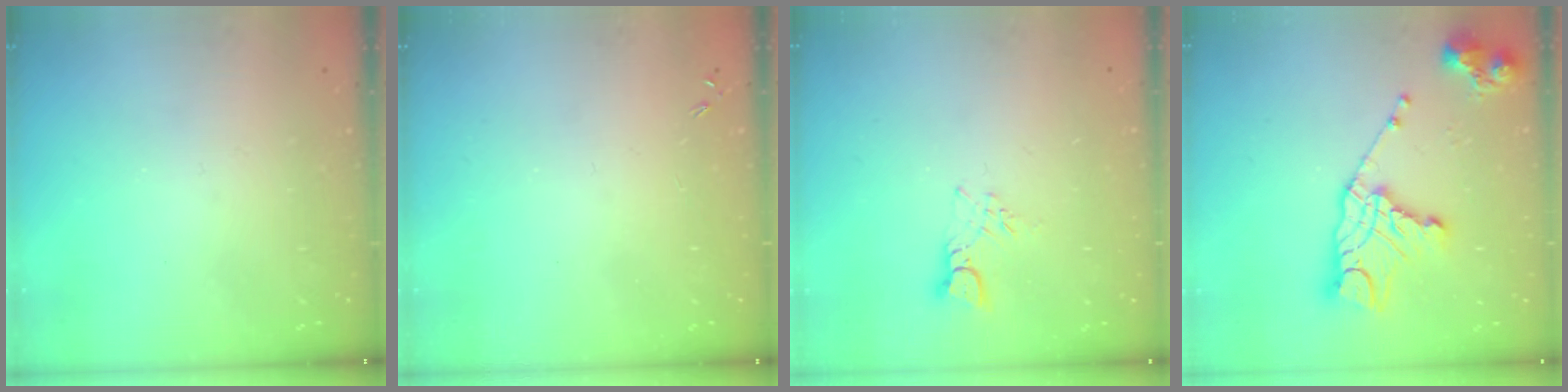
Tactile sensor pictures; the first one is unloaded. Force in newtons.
{"total": 0.0}
{"total": 4.0, "press": 4.0, "slide": 0.2}
{"total": 16.8, "press": 16.7, "slide": 1.4}